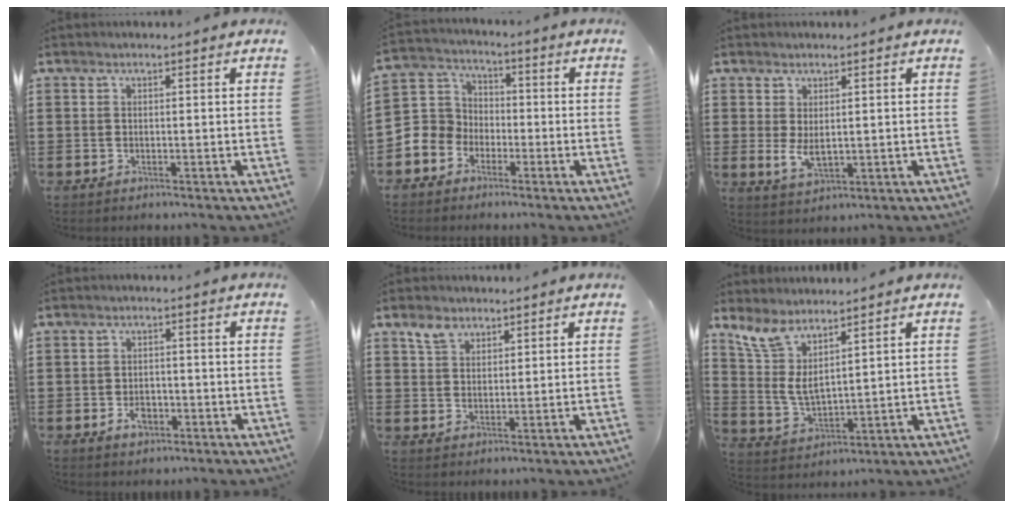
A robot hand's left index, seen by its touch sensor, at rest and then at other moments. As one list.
[{"total": 6.2, "force": [-1.7, 5.9, 1.3], "torque": [-0.069, -0.001, -0.039]}, {"total": 3.7, "force": [0.7, 1.7, 3.3], "torque": [-0.070, -0.001, 0.012]}, {"total": 2.9, "force": [-1.4, 1.8, 1.8], "torque": [-0.034, 0.002, -0.026]}, {"total": 3.8, "force": [2.6, 2.4, 1.4], "torque": [-0.028, 0.005, 0.047]}, {"total": 6.5, "force": [4.1, 2.6, 4.3], "torque": [-0.107, -0.017, 0.072]}]